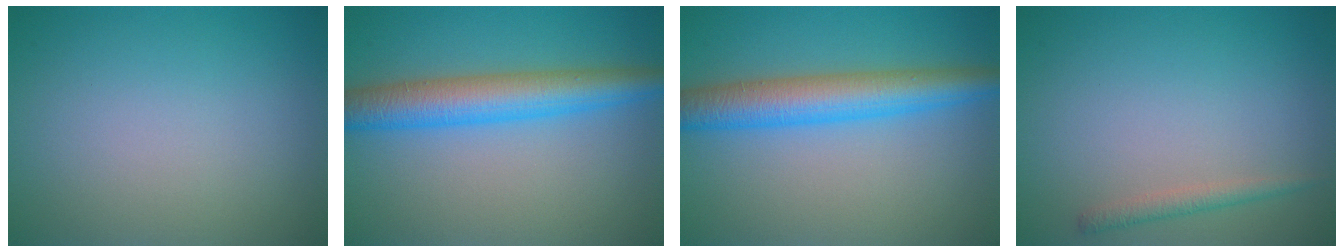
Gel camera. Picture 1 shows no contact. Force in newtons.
{"total": 5.9, "press": 5.9, "slide": 0.2}
{"total": 5.9, "press": 5.9, "slide": 0.2}
{"total": 1.4, "press": 1.4, "slide": 0.1}